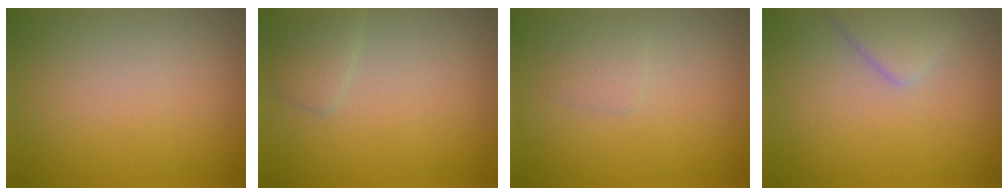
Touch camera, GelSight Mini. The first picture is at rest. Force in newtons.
{"total": 1.4, "press": 1.4, "slide": 0.1}
{"total": 1.1, "press": 1.1, "slide": 0.0}
{"total": 2.4, "press": 2.4, "slide": 0.1}